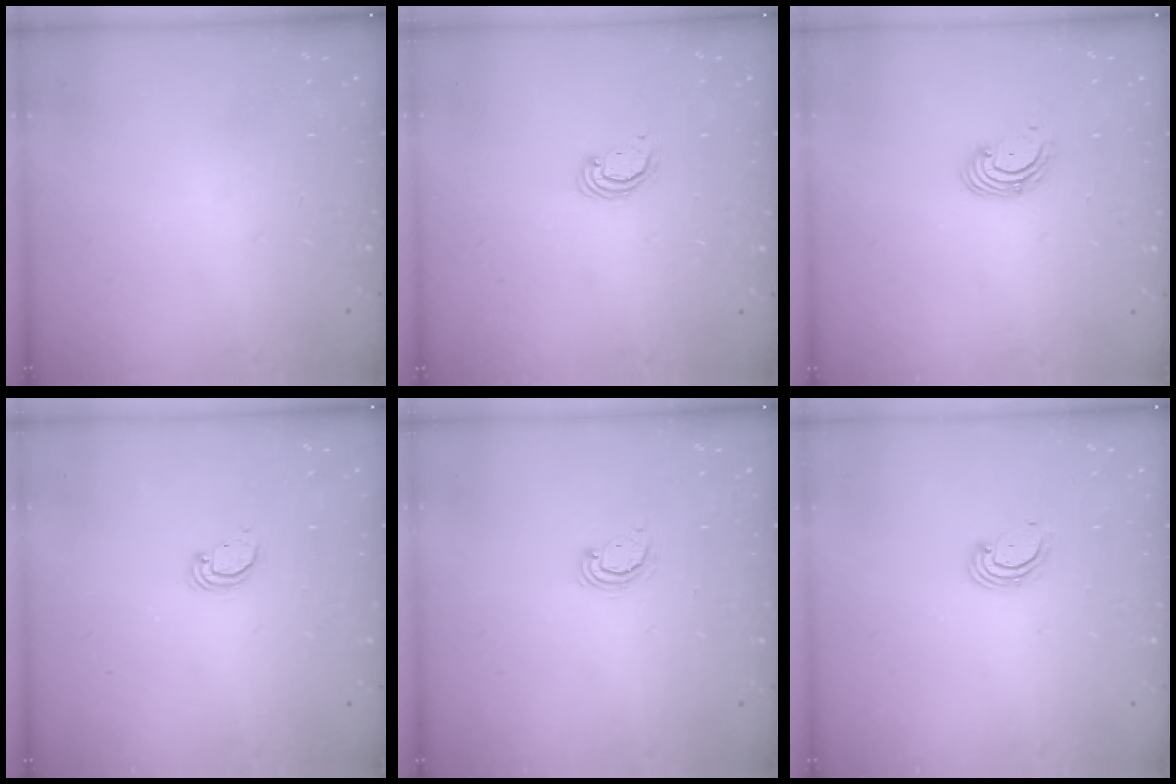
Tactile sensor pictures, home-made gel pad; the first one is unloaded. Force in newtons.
{"total": 2.4, "press": 2.4, "slide": 0.3}
{"total": 2.9, "press": 2.9, "slide": 0.1}
{"total": 2.9, "press": 2.9, "slide": 0.1}
{"total": 3.0, "press": 3.0, "slide": 0.2}
{"total": 2.7, "press": 2.7, "slide": 0.3}